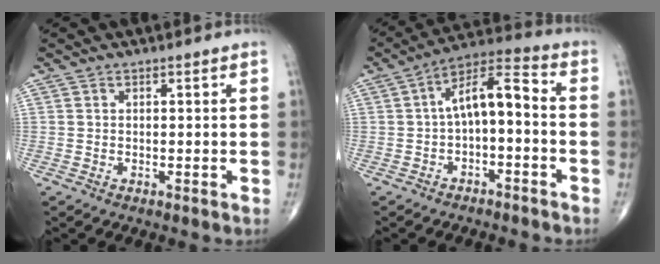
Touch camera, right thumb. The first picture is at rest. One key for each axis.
{"total": 9.3, "fx": -1.4, "fy": 4.1, "fz": 8.3, "tx": -0.132, "ty": 0.054, "tz": -0.030}